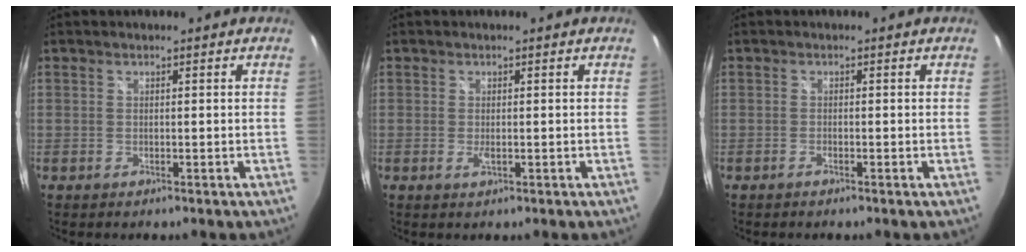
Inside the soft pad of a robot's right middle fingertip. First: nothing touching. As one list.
[{"total": 1.3, "force": [-0.3, 0.5, 1.1], "torque": [-0.022, -0.003, -0.005]}, {"total": 0.8, "force": [-0.6, -0.1, 0.4], "torque": [-0.007, -0.001, -0.014]}]